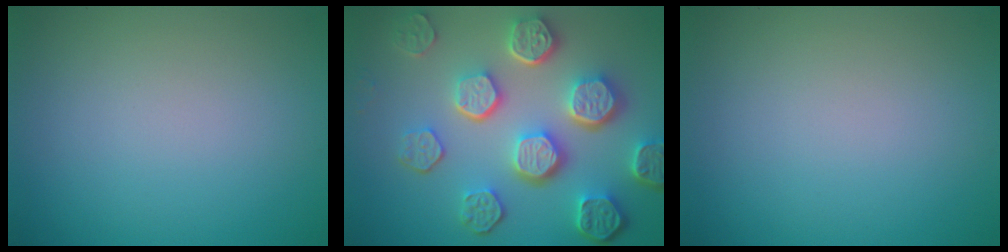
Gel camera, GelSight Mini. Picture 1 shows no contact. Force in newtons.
{"total": 8.4, "press": 6.2, "slide": 5.7}
{"total": 0.0}